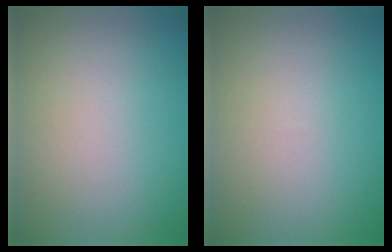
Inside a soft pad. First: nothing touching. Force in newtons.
{"total": 0.0}